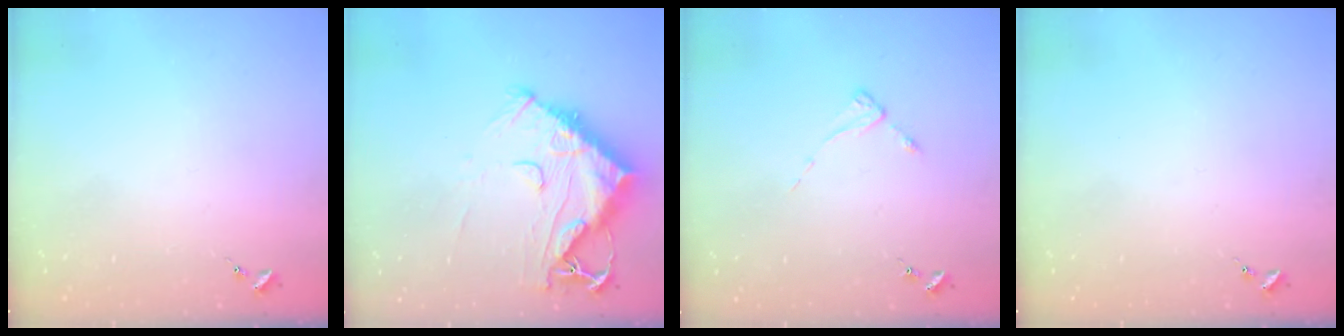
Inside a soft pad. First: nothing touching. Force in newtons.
{"total": 14.7, "press": 14.6, "slide": 1.5}
{"total": 2.2, "press": 2.2, "slide": 0.4}
{"total": 0.0}